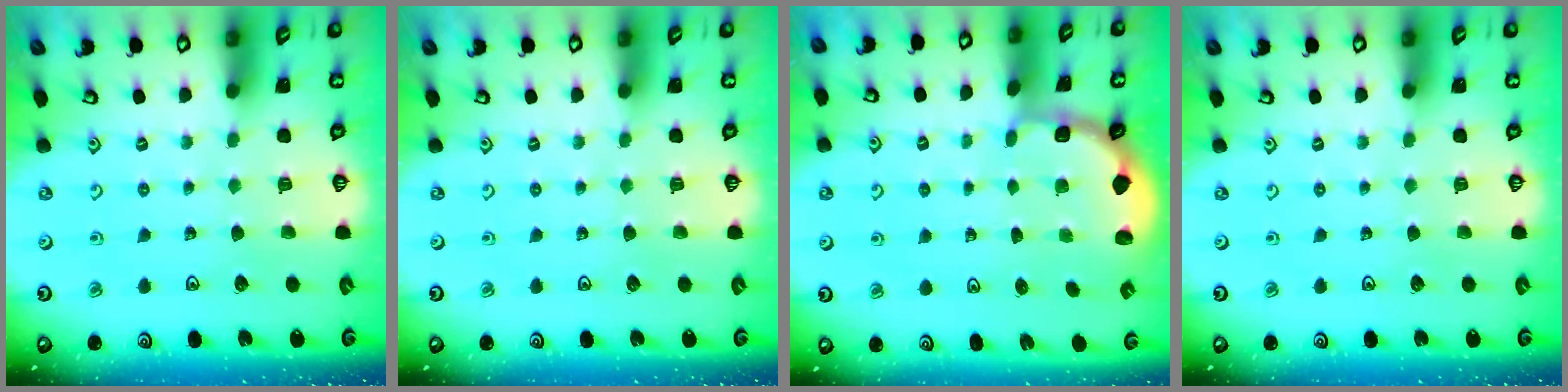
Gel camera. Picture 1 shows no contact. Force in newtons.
{"total": 0.0}
{"total": 1.9, "press": 1.7, "slide": 0.8}
{"total": 0.0}